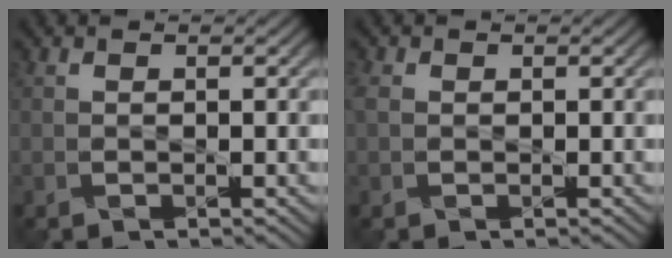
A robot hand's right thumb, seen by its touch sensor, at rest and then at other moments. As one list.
[{"total": 1.3, "force": [0.0, 1.0, 0.7], "torque": [-0.021, 0.000, -0.003]}]